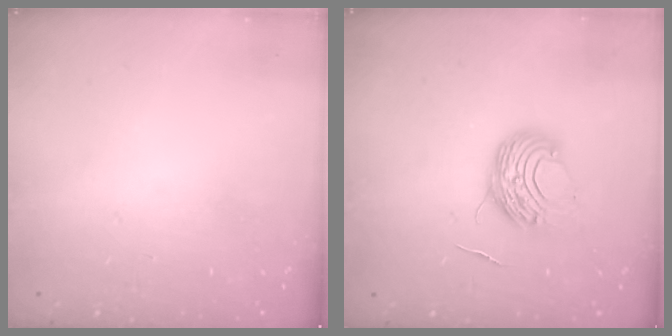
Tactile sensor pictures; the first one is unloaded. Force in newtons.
{"total": 9.4, "press": 9.3, "slide": 0.6}